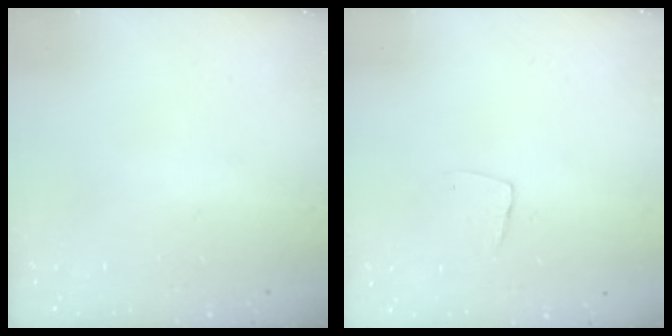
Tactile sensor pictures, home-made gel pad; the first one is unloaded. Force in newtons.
{"total": 5.3, "press": 5.3, "slide": 0.3}